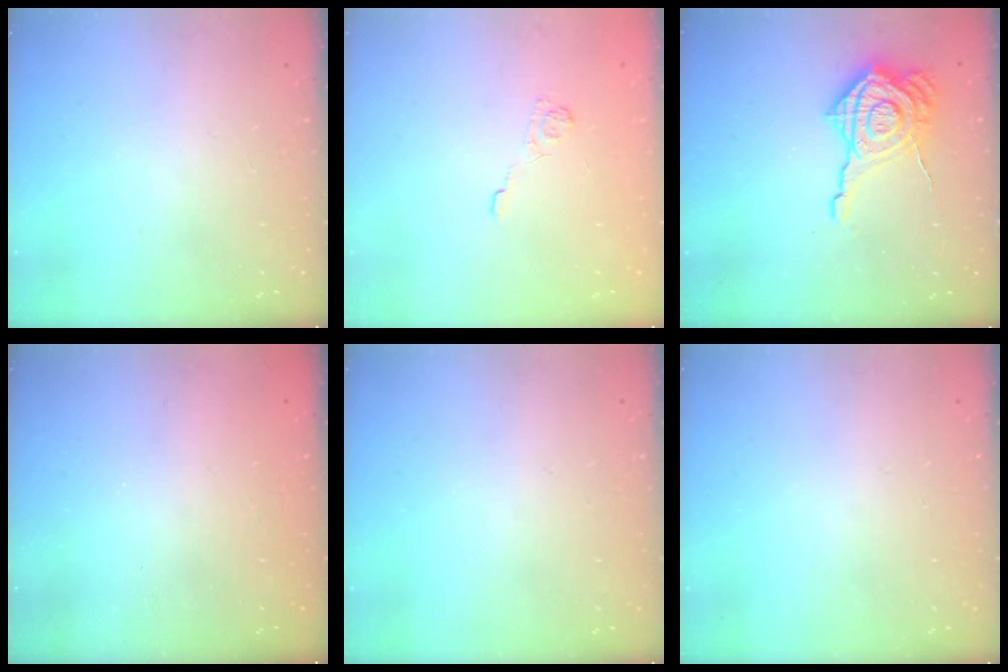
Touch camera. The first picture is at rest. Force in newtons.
{"total": 3.7, "press": 3.4, "slide": 1.4}
{"total": 15.5, "press": 15.5, "slide": 0.9}
{"total": 2.4, "press": 2.3, "slide": 0.7}
{"total": 0.0}
{"total": 0.0}